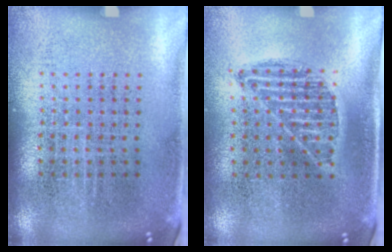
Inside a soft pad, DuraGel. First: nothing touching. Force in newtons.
{"total": 0.9, "press": 0.8, "slide": 0.5}